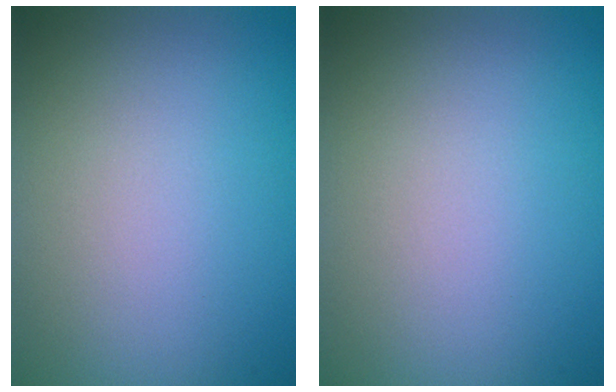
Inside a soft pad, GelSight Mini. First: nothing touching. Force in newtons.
{"total": 0.0}